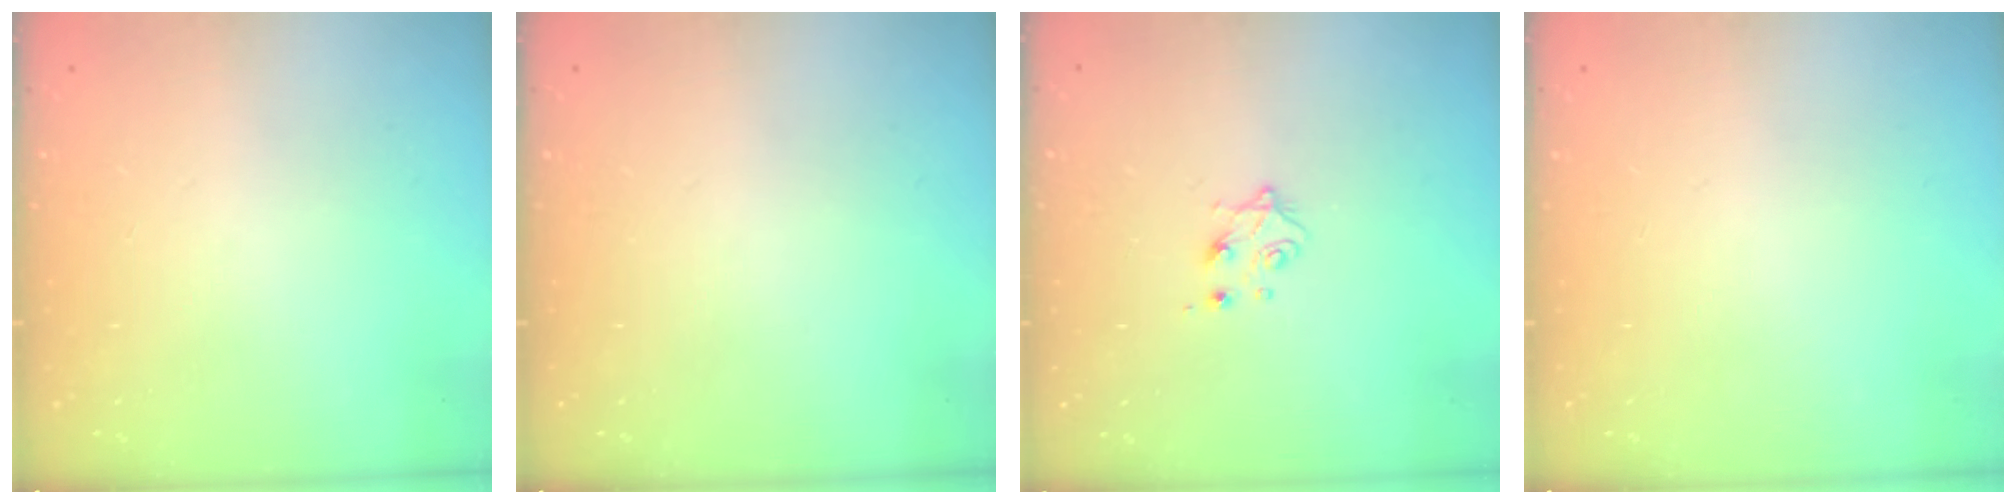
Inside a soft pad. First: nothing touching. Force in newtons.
{"total": 0.0}
{"total": 5.2, "press": 5.2, "slide": 0.5}
{"total": 0.0}